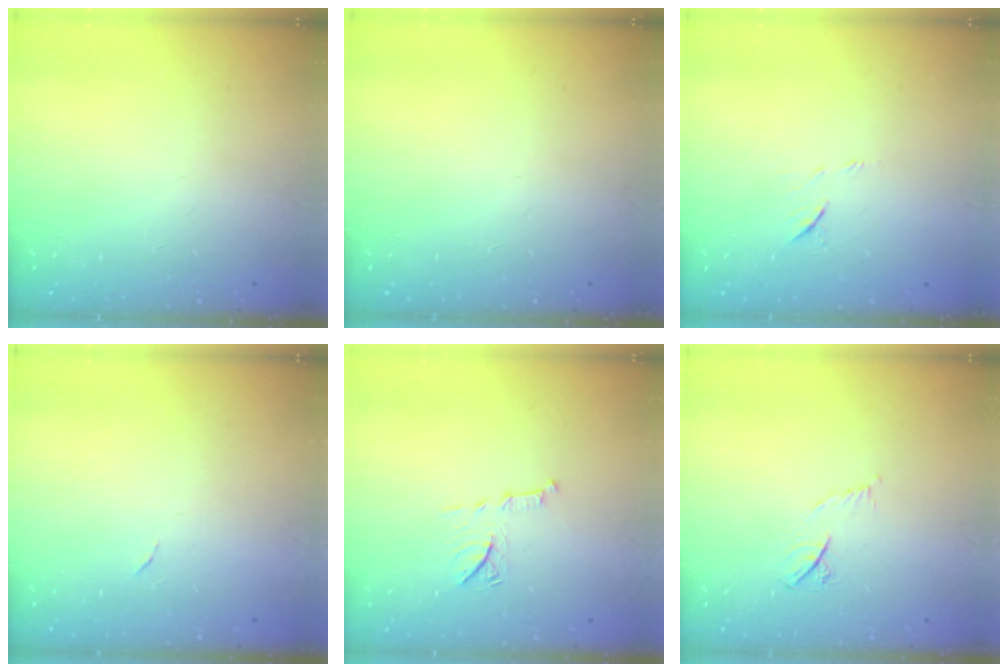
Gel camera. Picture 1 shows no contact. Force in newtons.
{"total": 0.0}
{"total": 6.7, "press": 6.6, "slide": 1.1}
{"total": 3.7, "press": 3.7, "slide": 0.2}
{"total": 8.6, "press": 8.5, "slide": 1.1}
{"total": 5.2, "press": 5.1, "slide": 0.8}